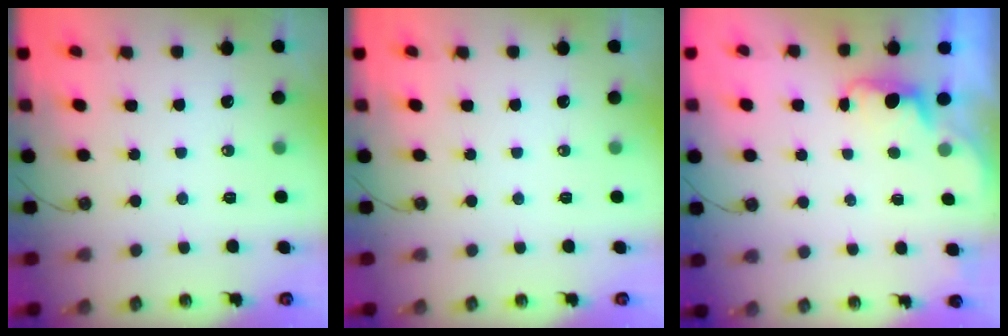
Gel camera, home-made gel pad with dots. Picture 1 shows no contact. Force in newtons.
{"total": 0.0}
{"total": 0.8, "press": 0.3, "slide": 0.7}